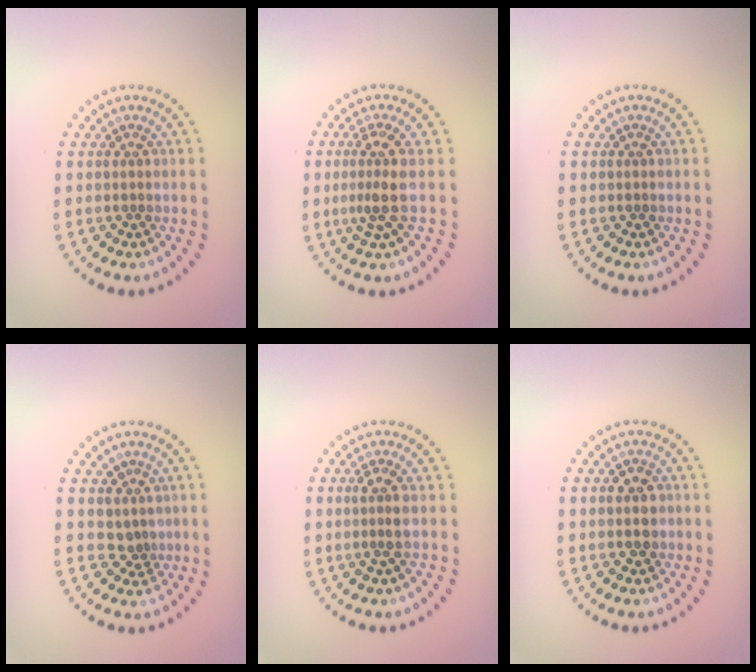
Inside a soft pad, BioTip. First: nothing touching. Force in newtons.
{"total": 2.9, "press": 2.1, "slide": 2.0}
{"total": 0.0}
{"total": 1.9, "press": 1.5, "slide": 1.3}
{"total": 1.8, "press": 1.4, "slide": 1.0}
{"total": 2.5, "press": 2.5, "slide": 0.2}